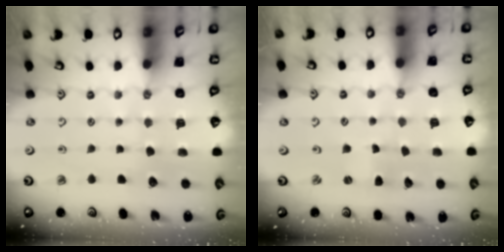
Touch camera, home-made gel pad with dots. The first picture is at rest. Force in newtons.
{"total": 1.2, "press": 1.2, "slide": 0.4}